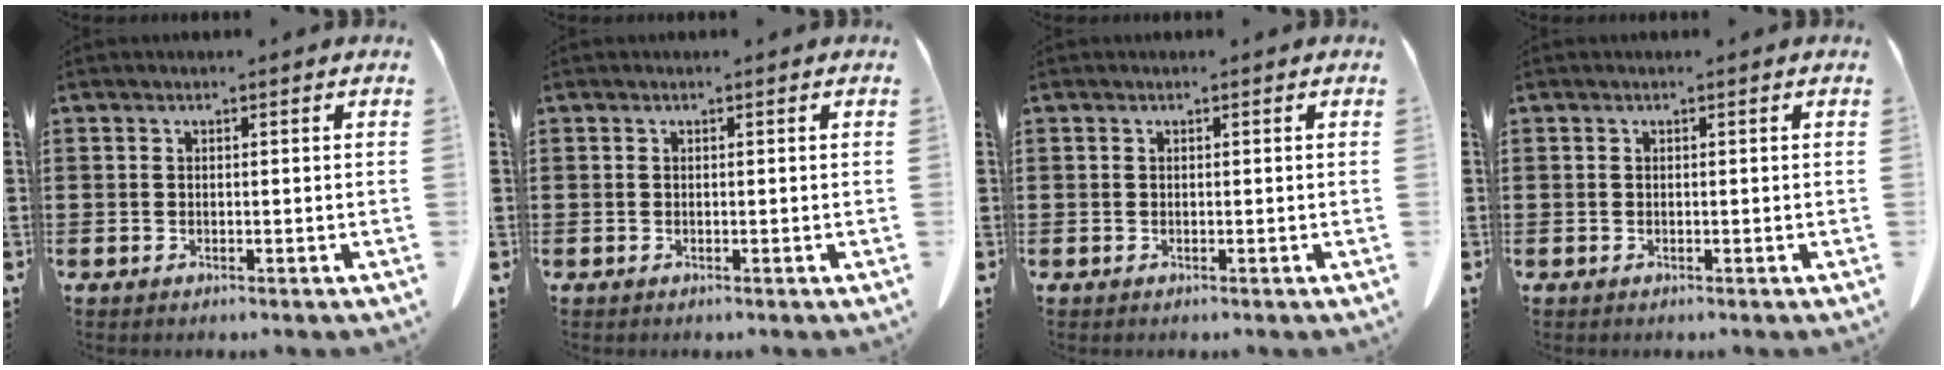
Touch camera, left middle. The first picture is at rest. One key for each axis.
{"total": 0.0}
{"total": 0.0}
{"total": 0.0}